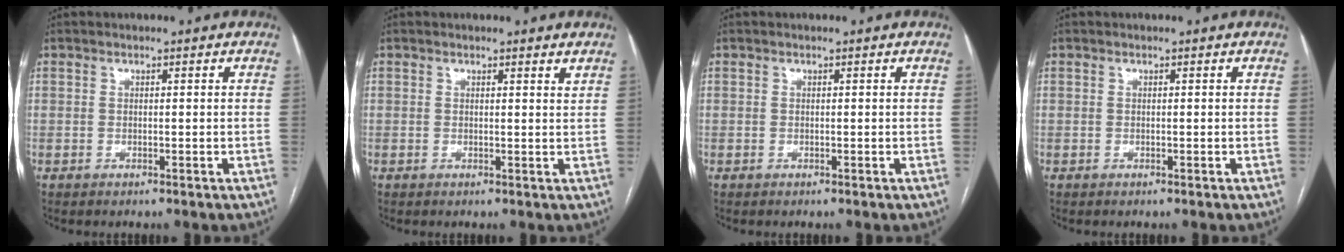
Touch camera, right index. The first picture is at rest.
{"total": 1.7, "force": [1.6, 0.2, 0.5], "torque": [-0.010, -0.006, 0.012]}
{"total": 0.0}
{"total": 0.0}